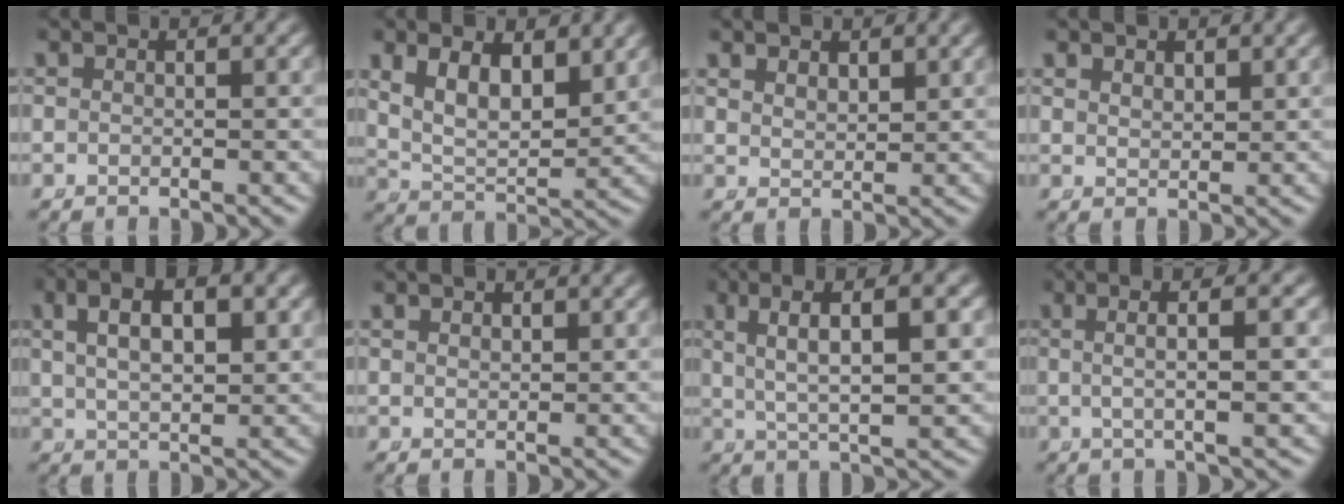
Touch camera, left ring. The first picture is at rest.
{"total": 7.0, "force": [2.3, 4.7, 4.6], "torque": [-0.084, -0.016, 0.041]}
{"total": 2.0, "force": [1.7, 0.7, 0.7], "torque": [-0.017, -0.012, 0.043]}
{"total": 1.4, "force": [1.3, 0.5, 0.5], "torque": [-0.010, -0.011, 0.035]}
{"total": 5.9, "force": [2.4, 3.0, 4.5], "torque": [-0.065, 0.014, 0.038]}
{"total": 0.7, "force": [0.6, 0.2, 0.3], "torque": [-0.006, -0.008, 0.019]}
{"total": 5.4, "force": [1.9, 1.0, 4.9], "torque": [-0.078, 0.011, 0.036]}
{"total": 4.5, "force": [1.6, 0.4, 4.2], "torque": [-0.064, 0.019, 0.023]}